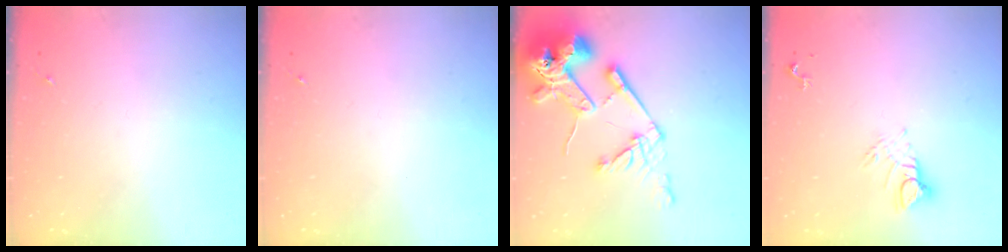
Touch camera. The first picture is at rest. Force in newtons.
{"total": 0.0}
{"total": 22.8, "press": 22.6, "slide": 2.9}
{"total": 6.0, "press": 6.0, "slide": 0.2}